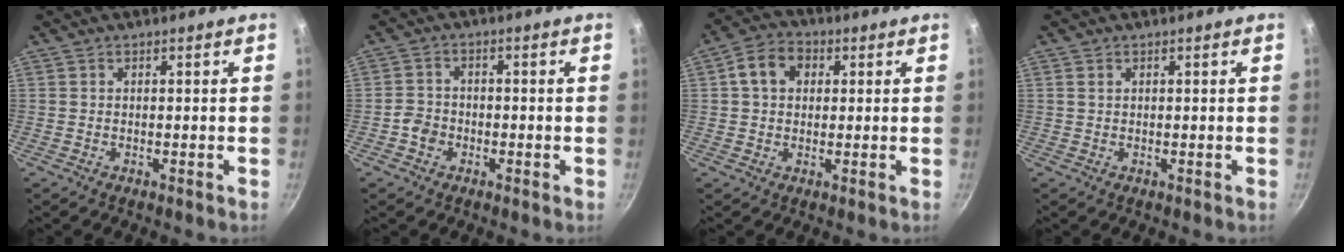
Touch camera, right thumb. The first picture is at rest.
{"total": 3.4, "force": [-1.6, 2.8, 1.2], "torque": [-0.008, 0.020, -0.031]}
{"total": 7.2, "force": [1.7, 5.6, 4.2], "torque": [-0.052, 0.013, 0.015]}
{"total": 1.0, "force": [0.5, 0.7, 0.5], "torque": [-0.009, 0.002, 0.008]}